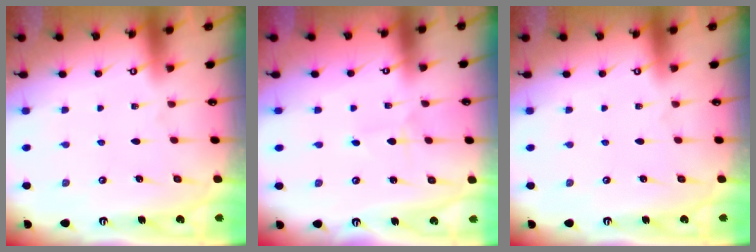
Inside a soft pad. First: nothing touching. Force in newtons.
{"total": 1.1, "press": 1.0, "slide": 0.1}
{"total": 0.0}